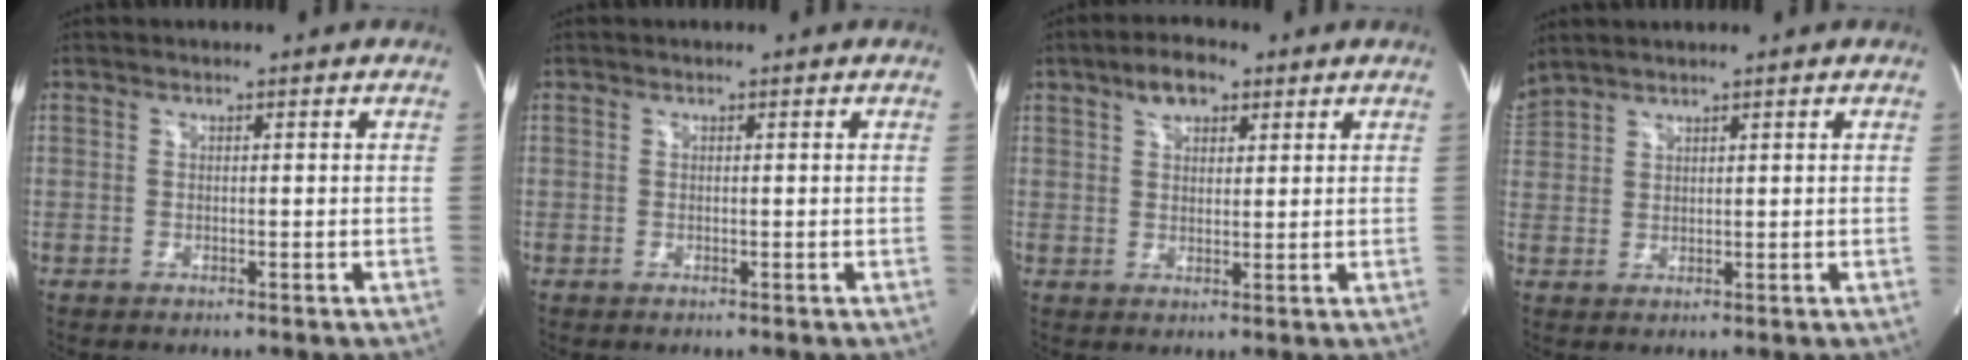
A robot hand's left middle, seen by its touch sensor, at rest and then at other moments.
{"total": 0.0}
{"total": 5.1, "force": [3.0, 2.6, 3.3], "torque": [-0.059, 0.016, 0.052]}
{"total": 4.2, "force": [4.0, 0.3, 1.4], "torque": [-0.038, 0.032, 0.083]}